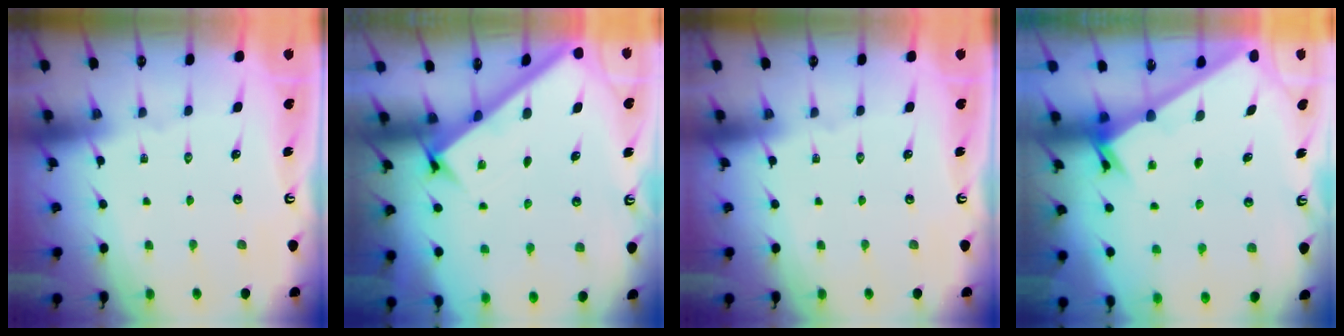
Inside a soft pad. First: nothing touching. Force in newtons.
{"total": 2.9, "press": 2.8, "slide": 0.4}
{"total": 0.0}
{"total": 2.4, "press": 2.4, "slide": 0.2}